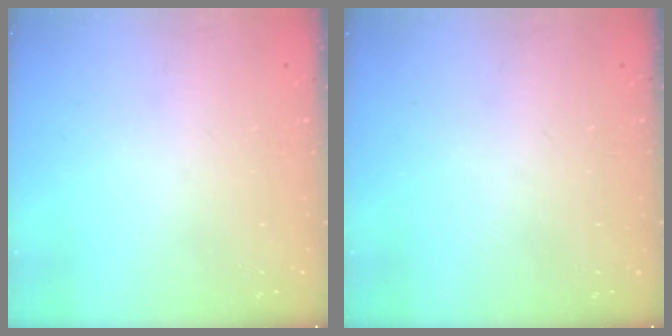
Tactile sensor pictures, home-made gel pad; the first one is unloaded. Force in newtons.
{"total": 0.0}